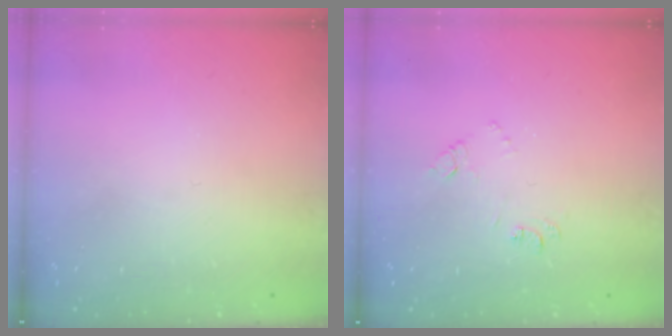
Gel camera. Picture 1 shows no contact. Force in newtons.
{"total": 7.9, "press": 7.9, "slide": 0.6}